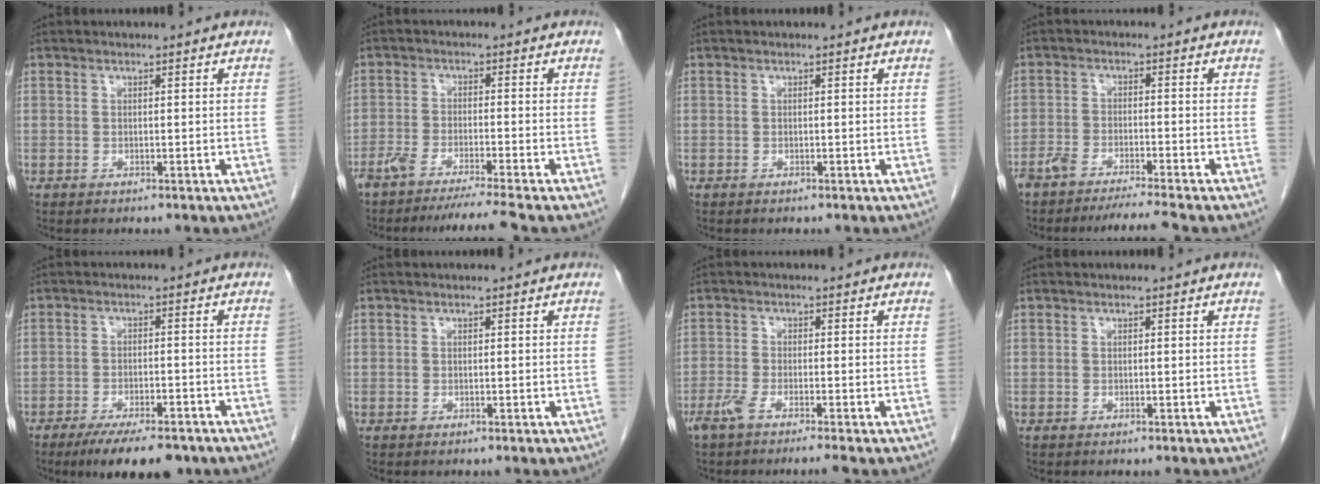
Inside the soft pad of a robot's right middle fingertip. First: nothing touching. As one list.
[{"total": 8.5, "force": [-7.3, -1.5, 4.1], "torque": [-0.047, -0.022, -0.117]}, {"total": 0.0}, {"total": 6.6, "force": [-5.8, -0.7, 3.1], "torque": [-0.044, -0.012, -0.097]}, {"total": 9.9, "force": [-7.5, 2.8, 5.9], "torque": [-0.083, -0.010, -0.110]}, {"total": 0.0}, {"total": 4.3, "force": [-3.2, -0.5, 2.9], "torque": [-0.049, -0.008, -0.060]}, {"total": 0.0}]